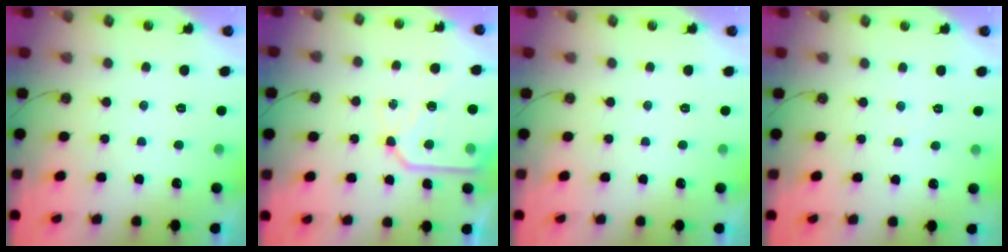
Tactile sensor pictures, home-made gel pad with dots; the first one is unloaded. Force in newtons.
{"total": 14.8, "press": 14.7, "slide": 1.5}
{"total": 0.0}
{"total": 1.9, "press": 1.9, "slide": 0.4}